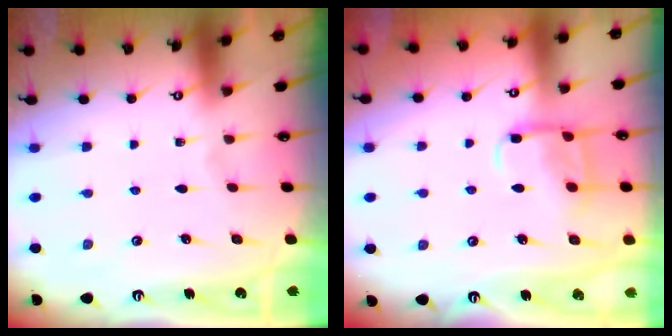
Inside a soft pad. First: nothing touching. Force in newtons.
{"total": 10.6, "press": 10.5, "slide": 1.1}